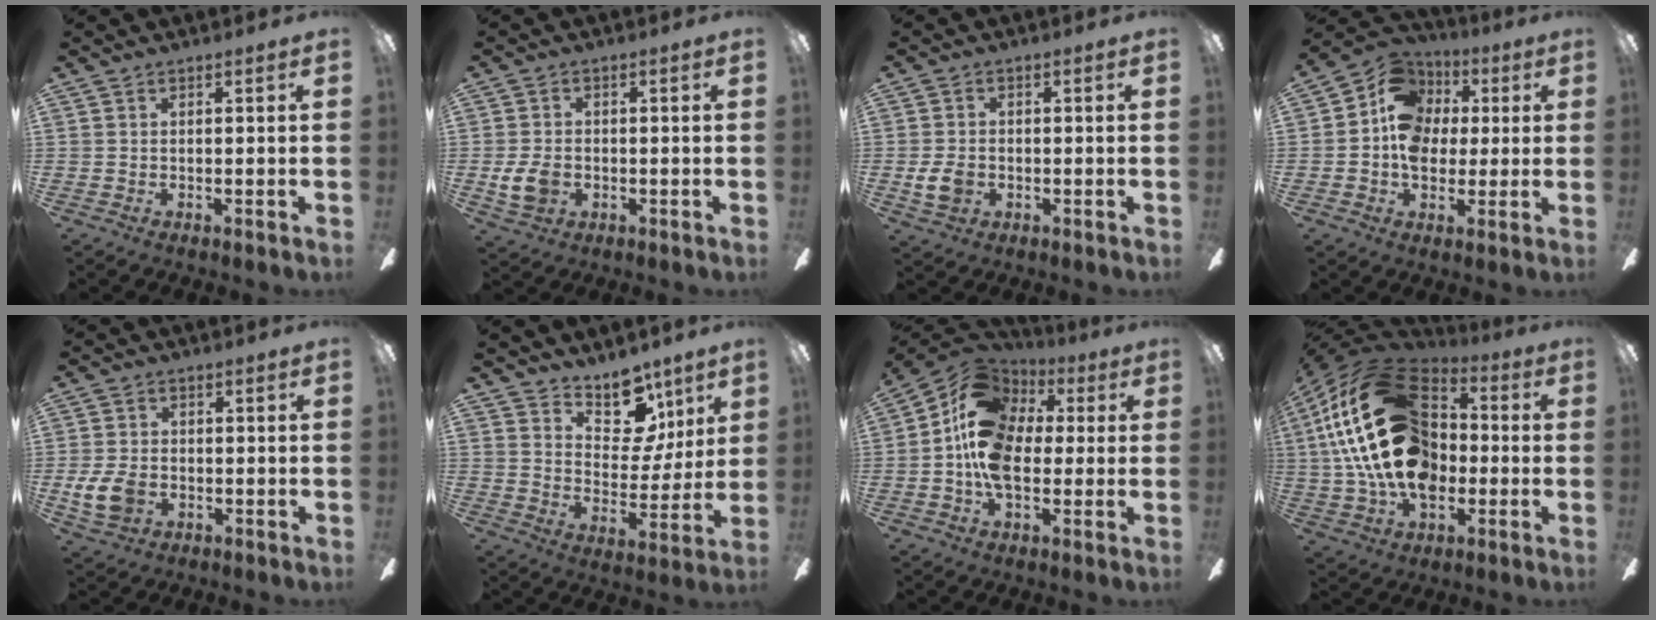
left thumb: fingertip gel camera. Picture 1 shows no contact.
{"total": 6.7, "force": [-1.3, 5.1, 4.2], "torque": [-0.087, 0.006, -0.023]}
{"total": 5.7, "force": [-1.1, 4.4, 3.5], "torque": [-0.068, 0.006, -0.021]}
{"total": 12.7, "force": [1.5, 10.8, 6.4], "torque": [-0.112, 0.016, 0.031]}
{"total": 8.0, "force": [-1.8, 5.9, 5.1], "torque": [-0.114, 0.005, -0.033]}
{"total": 13.5, "force": [9.0, 8.0, 5.9], "torque": [-0.087, -0.057, 0.168]}
{"total": 15.8, "force": [0.6, 11.2, 11.2], "torque": [-0.246, 0.011, 0.007]}
{"total": 30.1, "force": [2.9, 20.0, 22.2], "torque": [-0.446, 0.019, 0.056]}